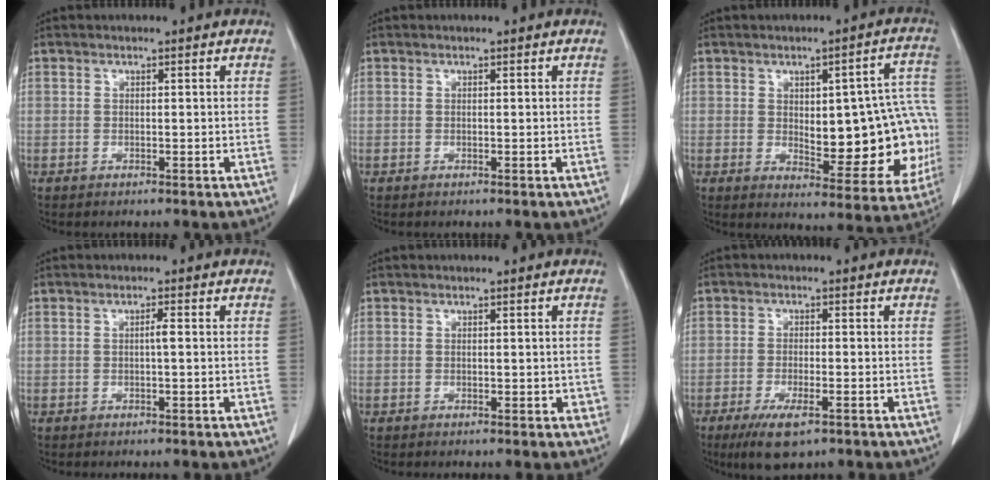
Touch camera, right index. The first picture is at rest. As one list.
[{"total": 0.0}, {"total": 18.3, "force": [-1.0, 6.7, 17.0], "torque": [-0.163, 0.024, 0.009]}, {"total": 1.1, "force": [0.0, 0.0, 1.1], "torque": [-0.020, 0.001, -0.001]}, {"total": 1.3, "force": [-0.1, 0.8, 1.0], "torque": [-0.009, 0.001, 0.002]}, {"total": 6.2, "force": [-3.7, 1.4, 4.8], "torque": [-0.091, -0.015, -0.057]}]